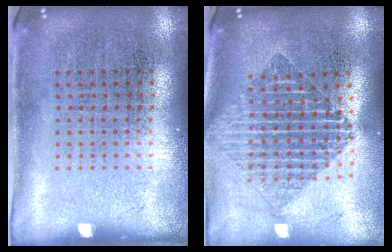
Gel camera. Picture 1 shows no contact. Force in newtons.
{"total": 1.9, "press": 1.6, "slide": 1.1}